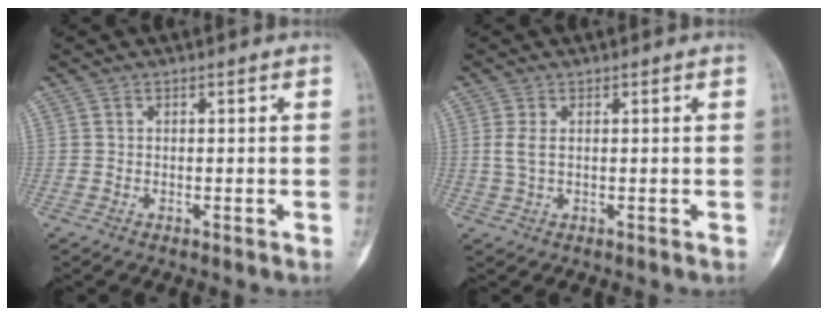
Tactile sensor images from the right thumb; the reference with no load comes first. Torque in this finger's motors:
{"motor_torque": [-0.53, 0.01, 0.41, -0.06, 0.13]}